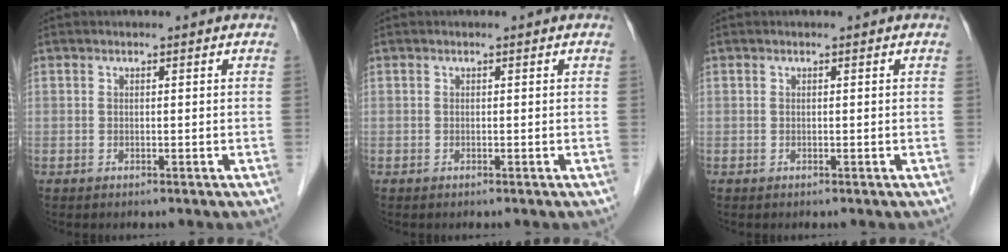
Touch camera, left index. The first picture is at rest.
{"total": 0.0}
{"total": 0.0}